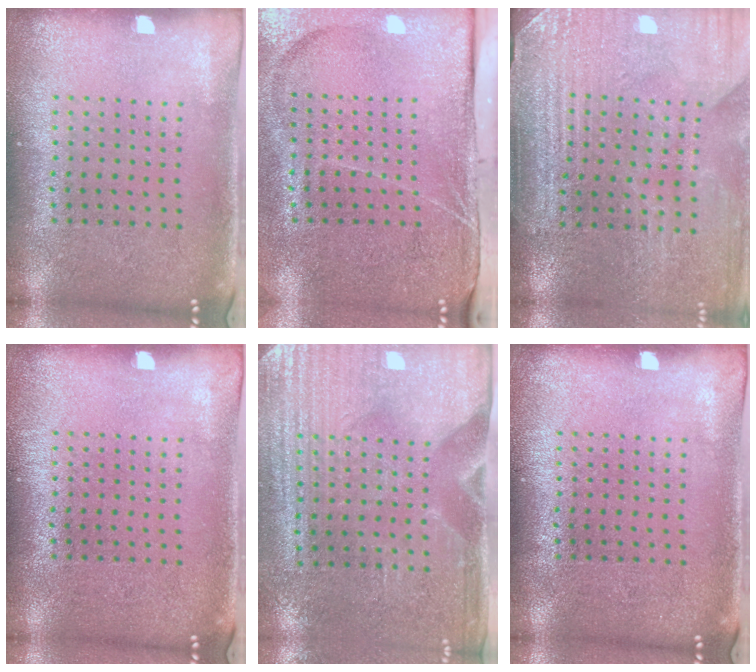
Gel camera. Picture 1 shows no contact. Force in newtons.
{"total": 4.3, "press": 3.5, "slide": 2.5}
{"total": 3.4, "press": 3.4, "slide": 0.3}
{"total": 0.0}
{"total": 3.1, "press": 2.8, "slide": 1.3}
{"total": 0.0}